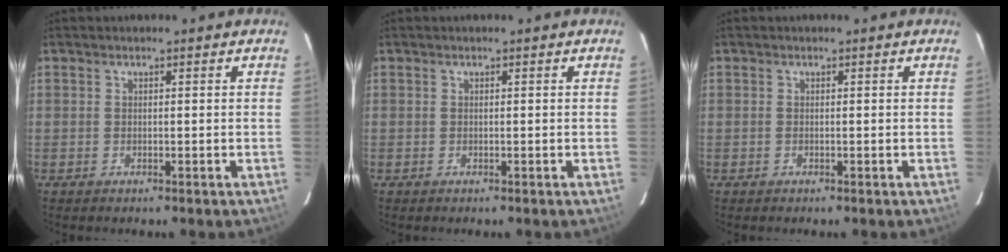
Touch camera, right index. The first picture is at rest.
{"total": 0.0}
{"total": 0.0}